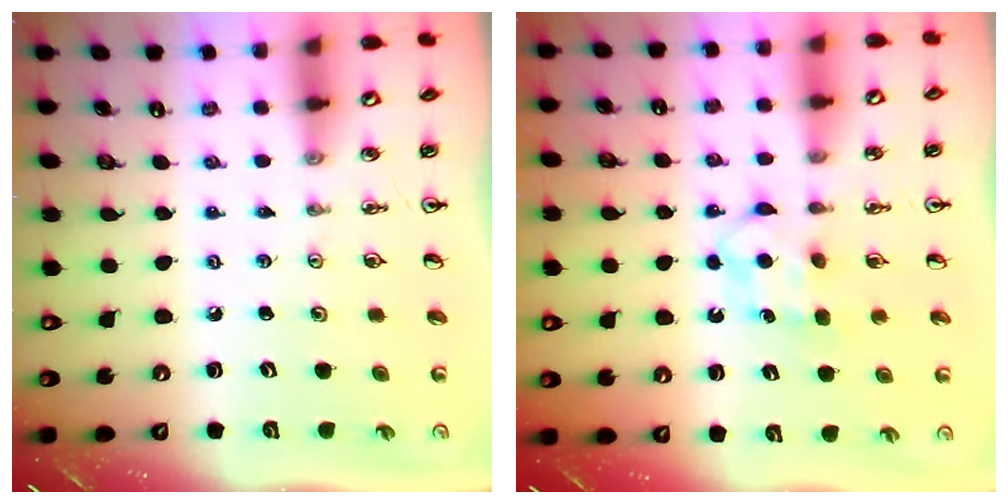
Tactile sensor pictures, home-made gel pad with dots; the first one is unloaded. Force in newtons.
{"total": 6.3, "press": 6.3, "slide": 0.5}